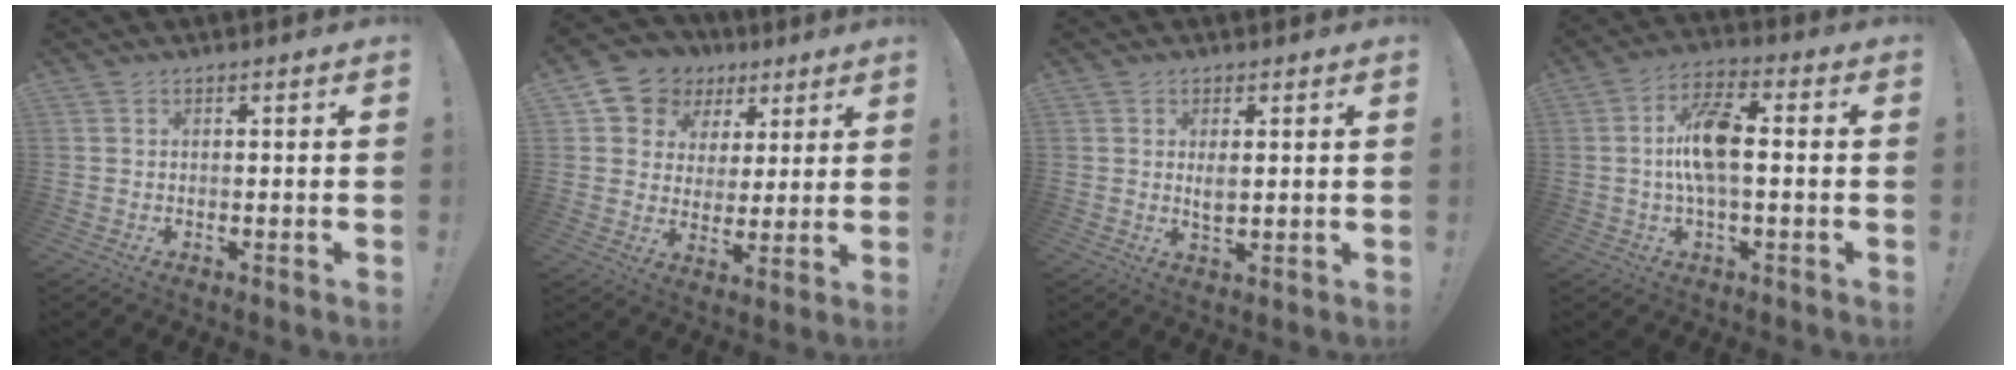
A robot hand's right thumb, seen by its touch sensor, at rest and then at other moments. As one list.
[{"total": 10.4, "force": [5.3, 8.5, 2.8], "torque": [-0.046, -0.033, 0.107]}, {"total": 3.2, "force": [1.1, 1.5, 2.6], "torque": [-0.031, -0.009, 0.014]}, {"total": 12.1, "force": [0.3, 5.0, 11.0], "torque": [-0.195, 0.007, 0.002]}]